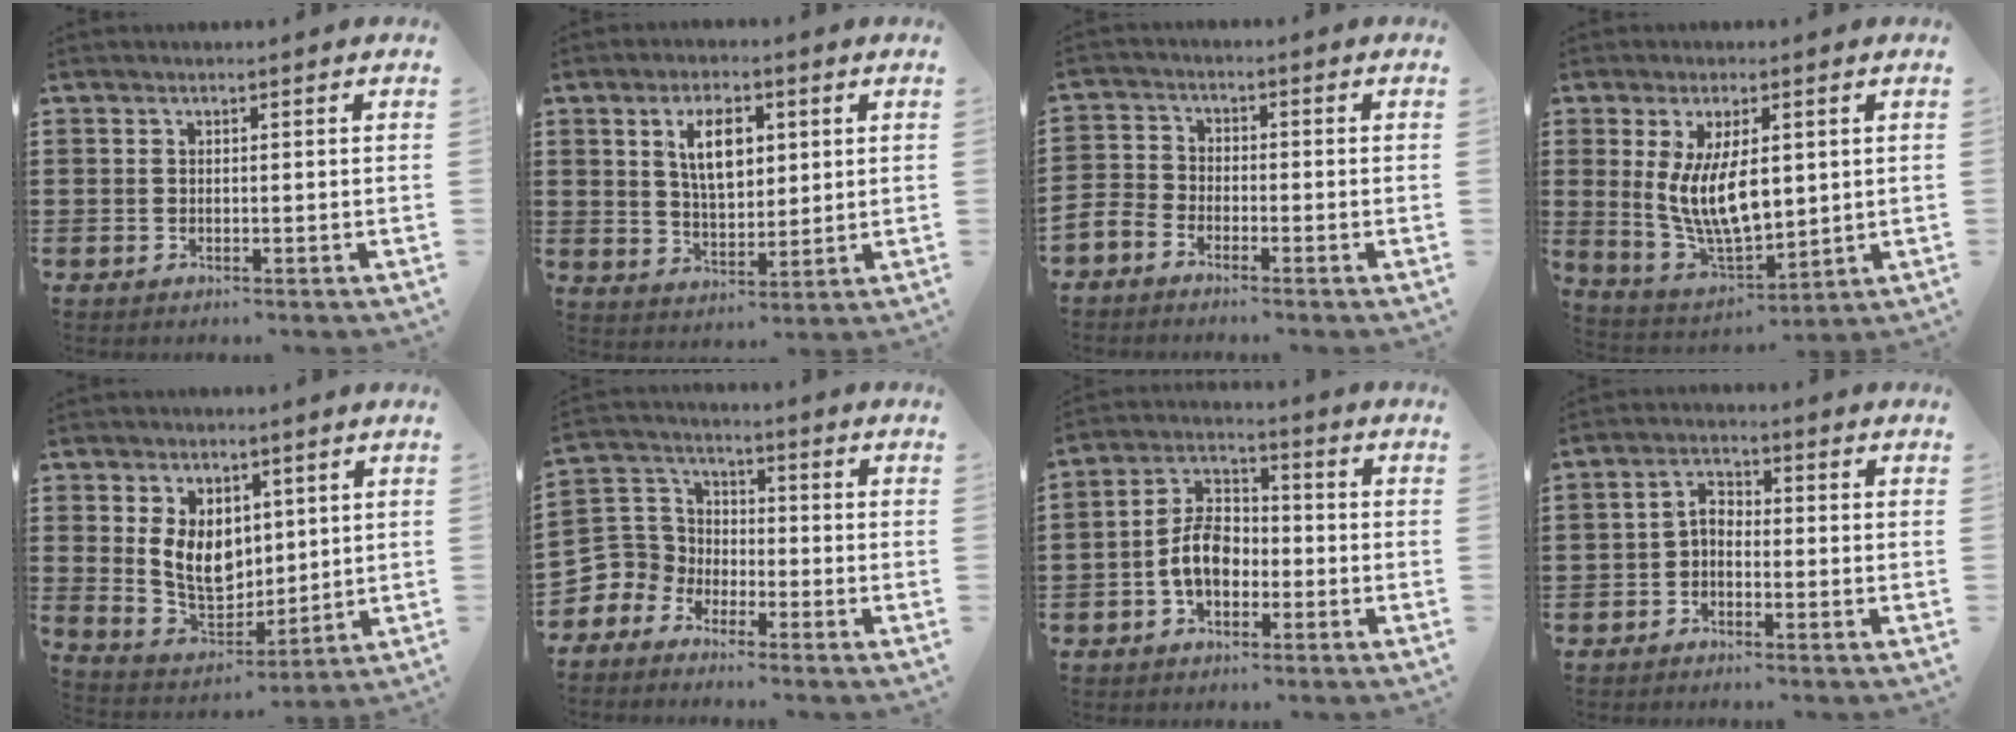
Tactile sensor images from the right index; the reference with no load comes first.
{"total": 7.1, "force": [2.4, 3.7, 5.6], "torque": [-0.097, 0.003, 0.035]}
{"total": 2.7, "force": [-2.5, 1.0, 0.3], "torque": [-0.026, 0.002, -0.057]}
{"total": 9.8, "force": [1.6, 4.4, 8.7], "torque": [-0.177, -0.004, 0.026]}
{"total": 8.0, "force": [2.5, 5.9, 4.8], "torque": [-0.105, 0.000, 0.045]}
{"total": 5.6, "force": [-2.6, 5.0, 0.4], "torque": [-0.061, -0.005, -0.063]}
{"total": 7.0, "force": [-2.0, 4.5, 4.9], "torque": [-0.116, 0.009, -0.044]}
{"total": 2.4, "force": [-1.3, 1.4, 1.5], "torque": [-0.037, 0.007, -0.031]}